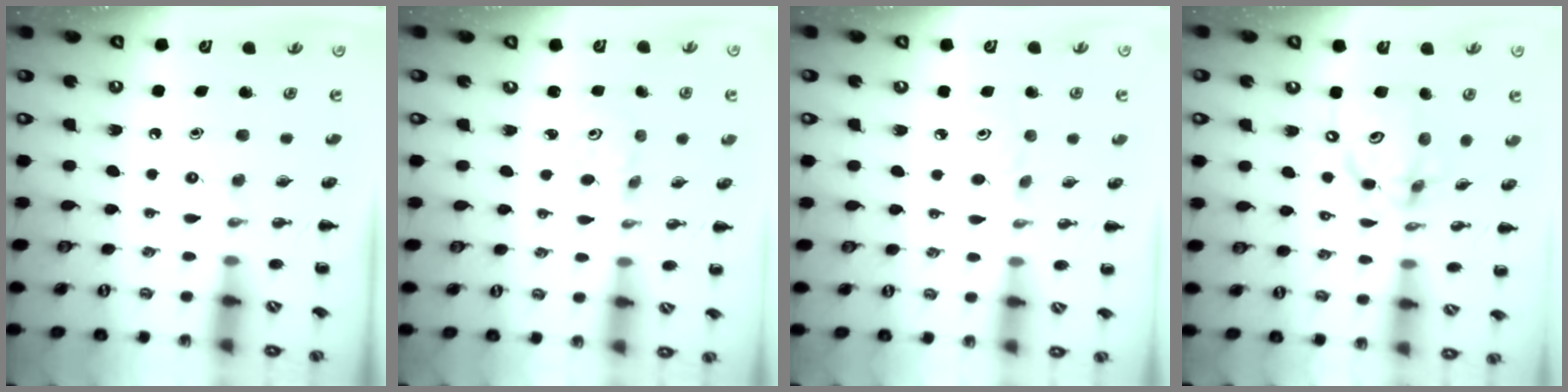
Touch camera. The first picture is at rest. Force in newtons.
{"total": 0.9, "press": 0.8, "slide": 0.4}
{"total": 3.4, "press": 3.1, "slide": 1.3}
{"total": 13.4, "press": 12.8, "slide": 3.9}